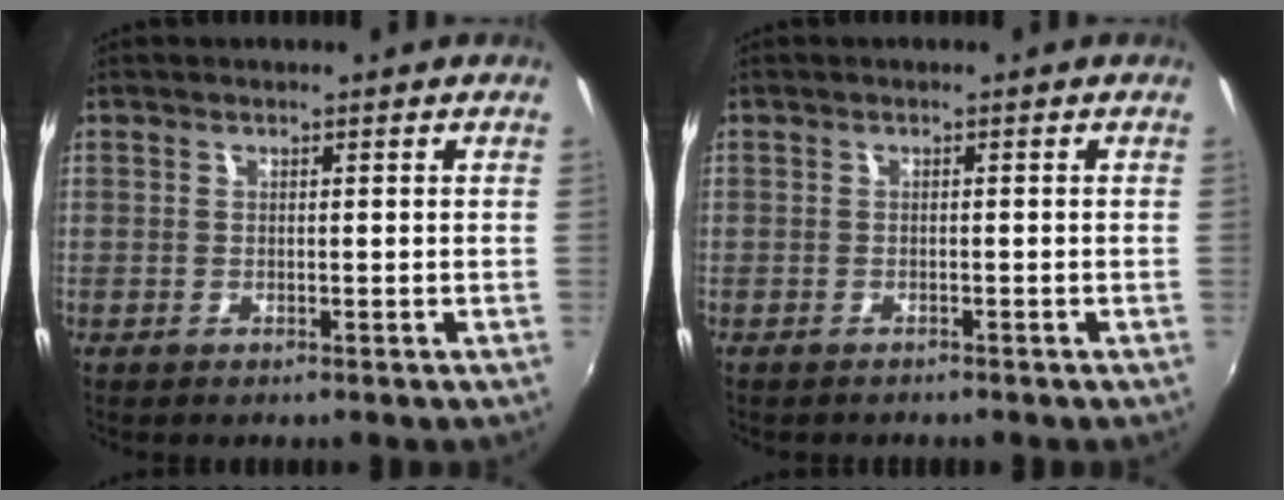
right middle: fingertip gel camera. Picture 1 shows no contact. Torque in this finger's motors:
{"motor_torque": [-0.29, 0.09, 0.05, 0.00]}